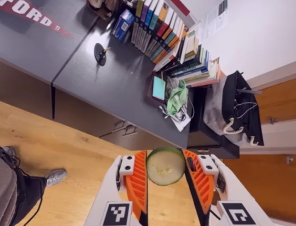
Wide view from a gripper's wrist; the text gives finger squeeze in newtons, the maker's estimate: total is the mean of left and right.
{"total": 10.9, "left": 11.6, "right": 10.2}